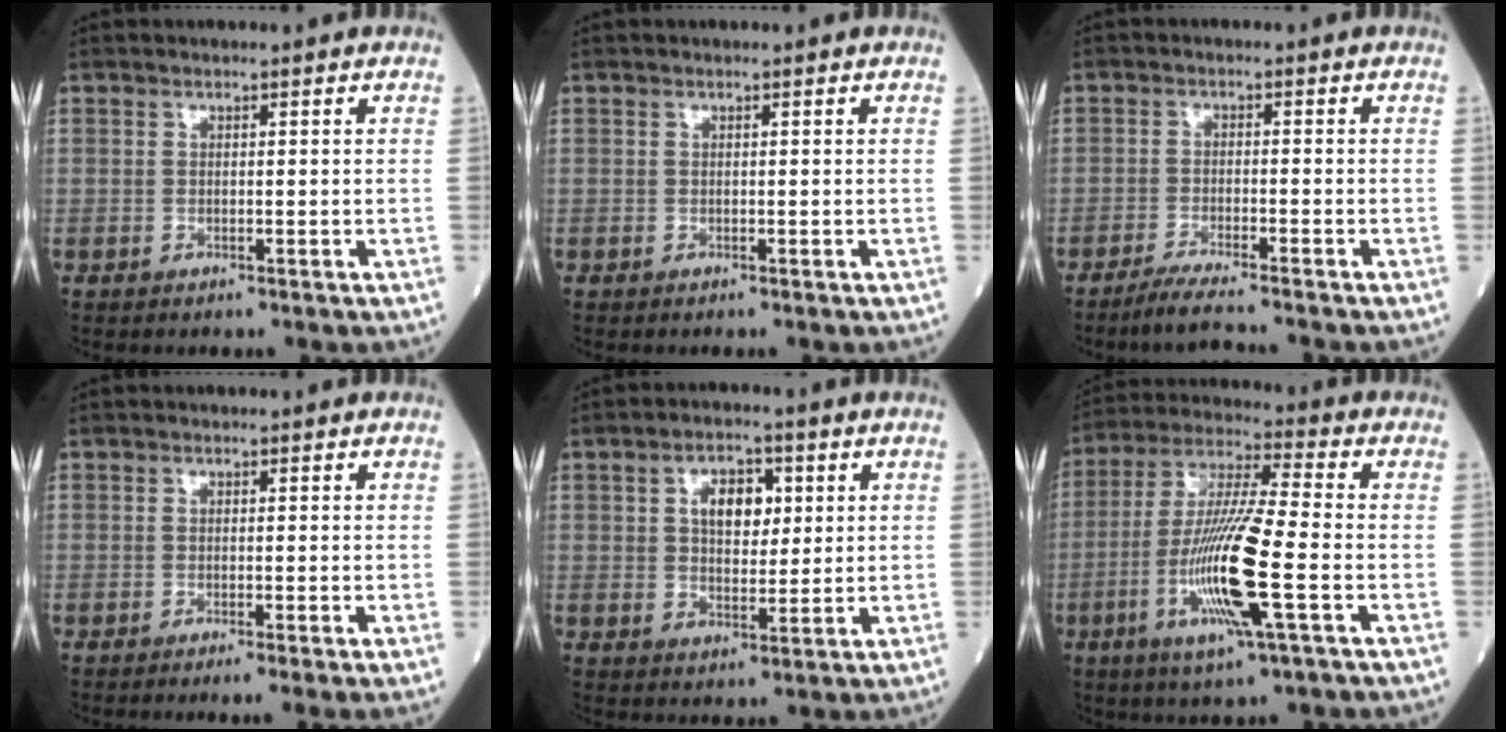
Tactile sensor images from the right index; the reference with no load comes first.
{"total": 0.0}
{"total": 5.4, "force": [-4.6, -0.8, 2.6], "torque": [-0.044, -0.016, -0.081]}
{"total": 1.7, "force": [-1.0, -0.5, 1.3], "torque": [-0.019, -0.002, -0.016]}
{"total": 6.3, "force": [1.8, 3.5, 4.8], "torque": [-0.079, 0.012, 0.033]}
{"total": 15.1, "force": [-4.2, 0.6, 14.5], "torque": [-0.294, -0.015, -0.081]}